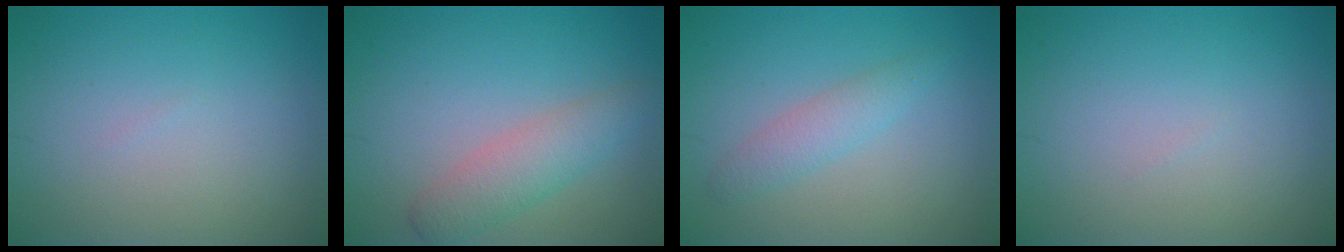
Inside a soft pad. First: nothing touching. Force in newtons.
{"total": 3.4, "press": 3.3, "slide": 0.3}
{"total": 2.1, "press": 2.1, "slide": 0.2}
{"total": 0.0}